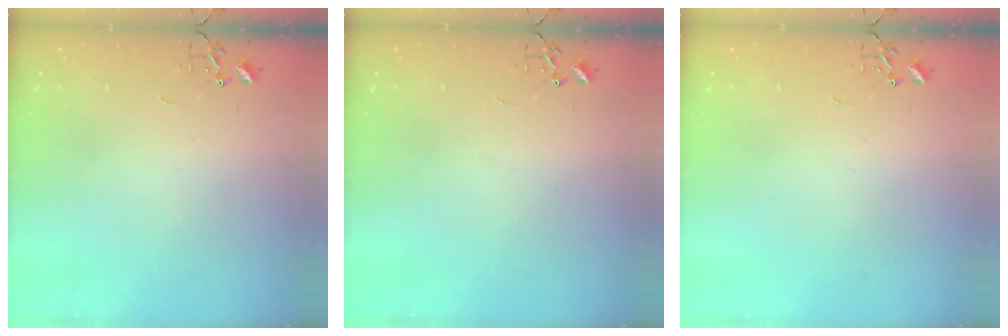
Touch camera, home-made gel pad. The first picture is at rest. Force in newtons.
{"total": 0.0}
{"total": 0.0}